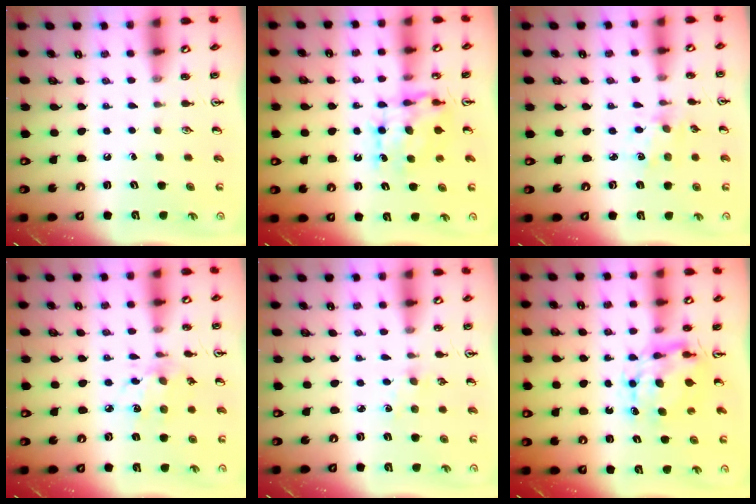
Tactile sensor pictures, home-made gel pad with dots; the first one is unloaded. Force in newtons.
{"total": 8.4, "press": 8.4, "slide": 0.5}
{"total": 2.0, "press": 2.0, "slide": 0.5}
{"total": 7.8, "press": 7.8, "slide": 0.6}
{"total": 1.3, "press": 1.3, "slide": 0.3}
{"total": 7.7, "press": 7.7, "slide": 0.7}